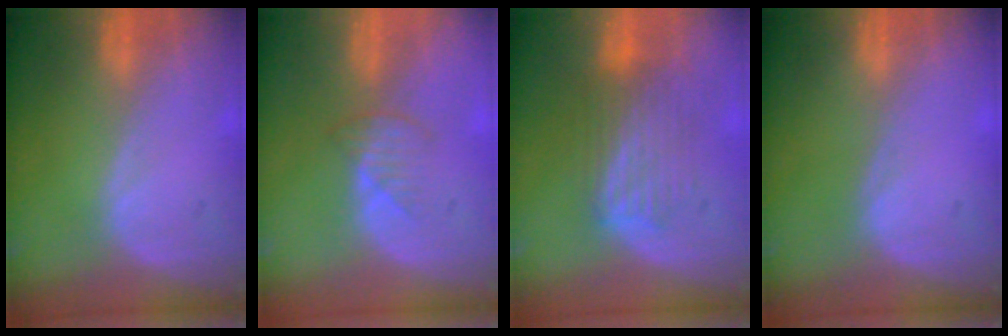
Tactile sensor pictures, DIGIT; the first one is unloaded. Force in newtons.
{"total": 2.5, "press": 2.5, "slide": 0.3}
{"total": 6.1, "press": 6.1, "slide": 0.6}
{"total": 0.0}